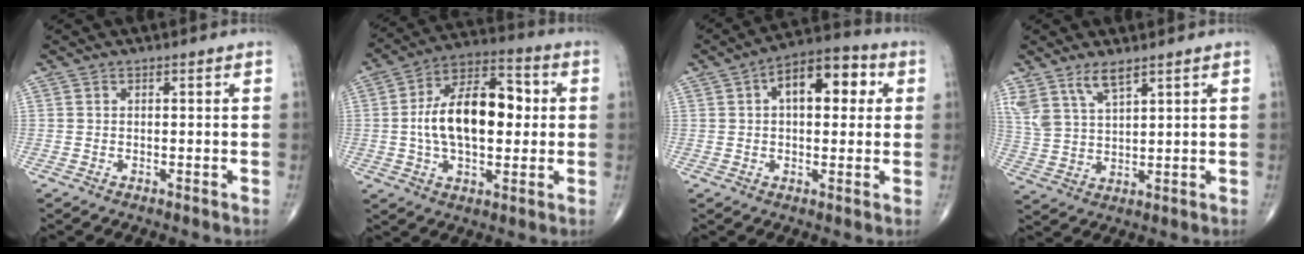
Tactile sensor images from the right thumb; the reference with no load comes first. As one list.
[{"total": 17.6, "force": [0.8, 9.5, 14.8], "torque": [-0.234, 0.026, 0.007]}, {"total": 12.0, "force": [3.0, 6.3, 9.7], "torque": [-0.119, 0.024, 0.037]}, {"total": 6.8, "force": [4.9, 2.2, 4.3], "torque": [-0.085, -0.019, 0.103]}]